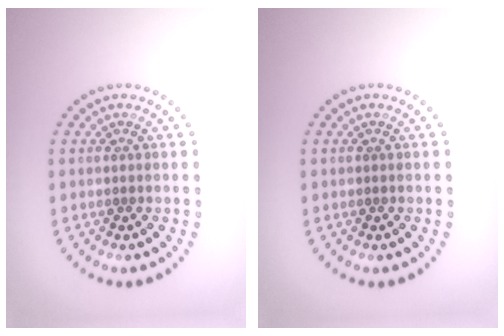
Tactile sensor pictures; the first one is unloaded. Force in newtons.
{"total": 0.0}